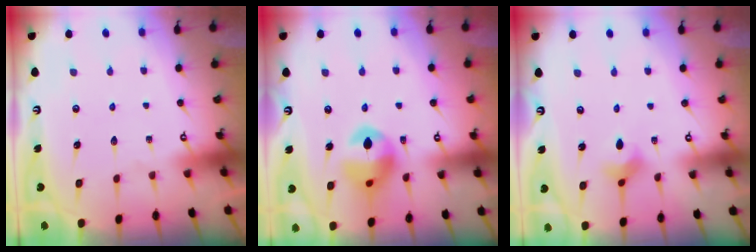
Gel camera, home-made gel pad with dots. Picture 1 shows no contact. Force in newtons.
{"total": 13.3, "press": 13.2, "slide": 1.6}
{"total": 3.4, "press": 3.4, "slide": 0.6}